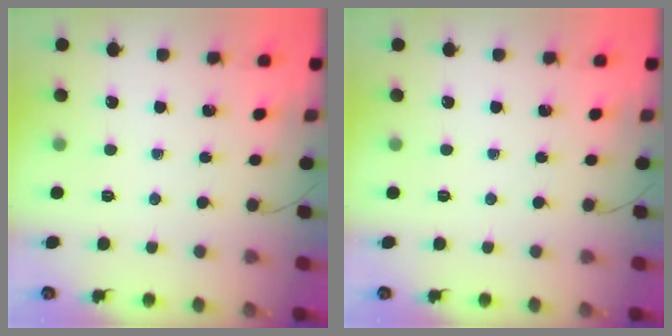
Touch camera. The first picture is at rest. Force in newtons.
{"total": 0.0}